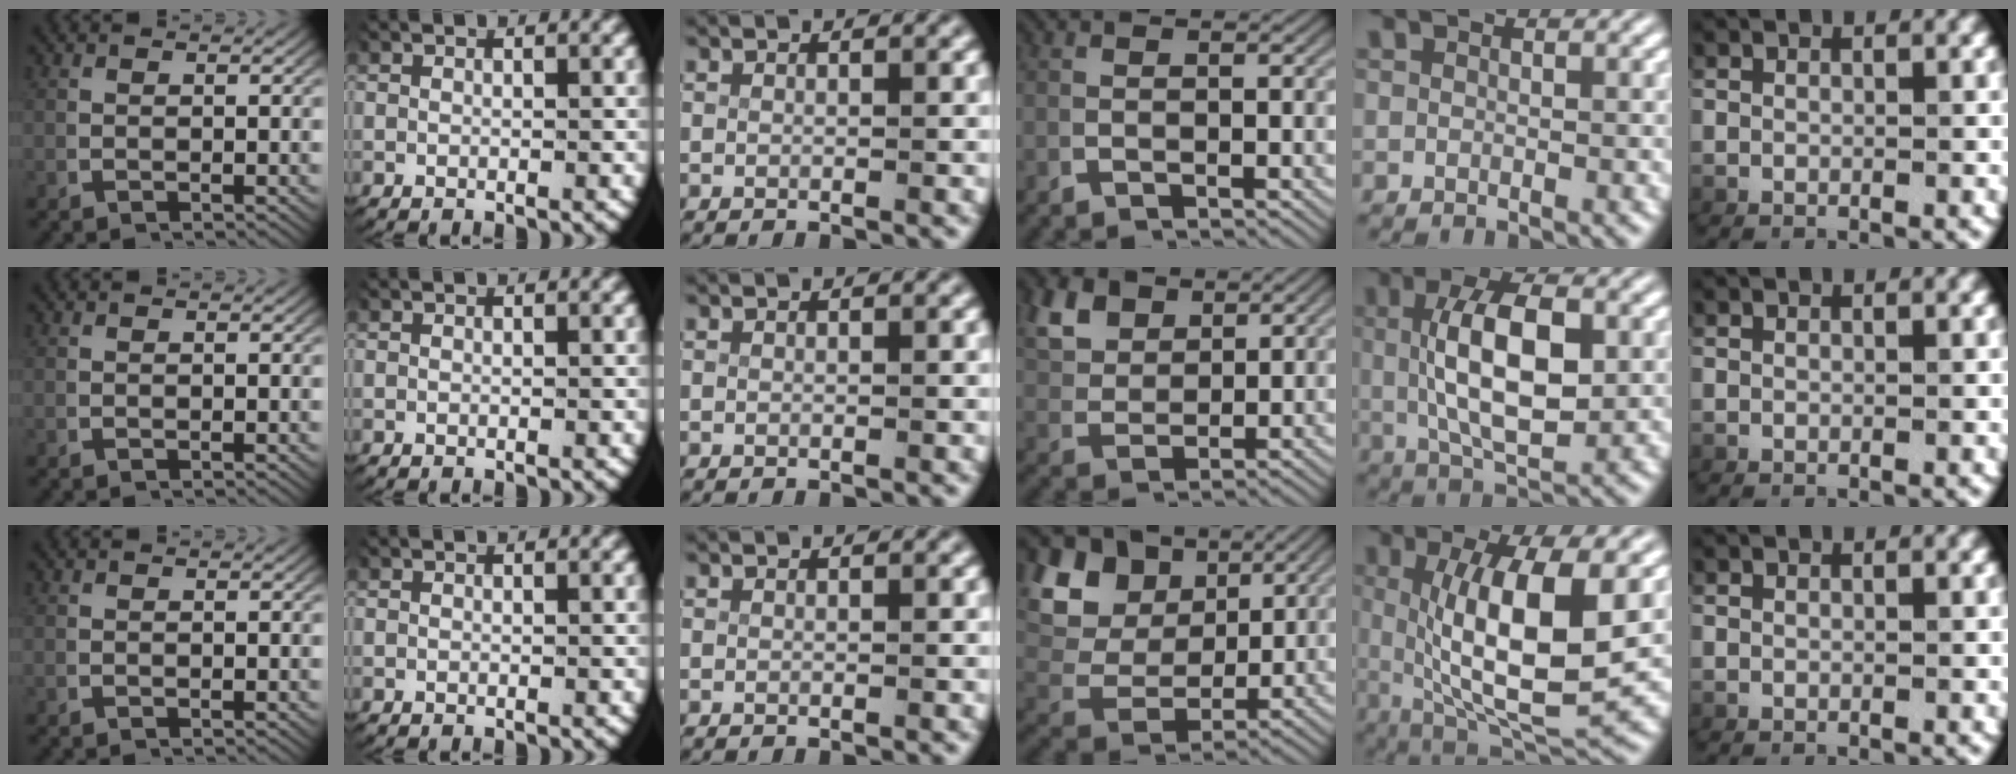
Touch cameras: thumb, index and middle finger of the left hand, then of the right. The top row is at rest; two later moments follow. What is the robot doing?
{"motion": "lift_and_place", "object": "card"}